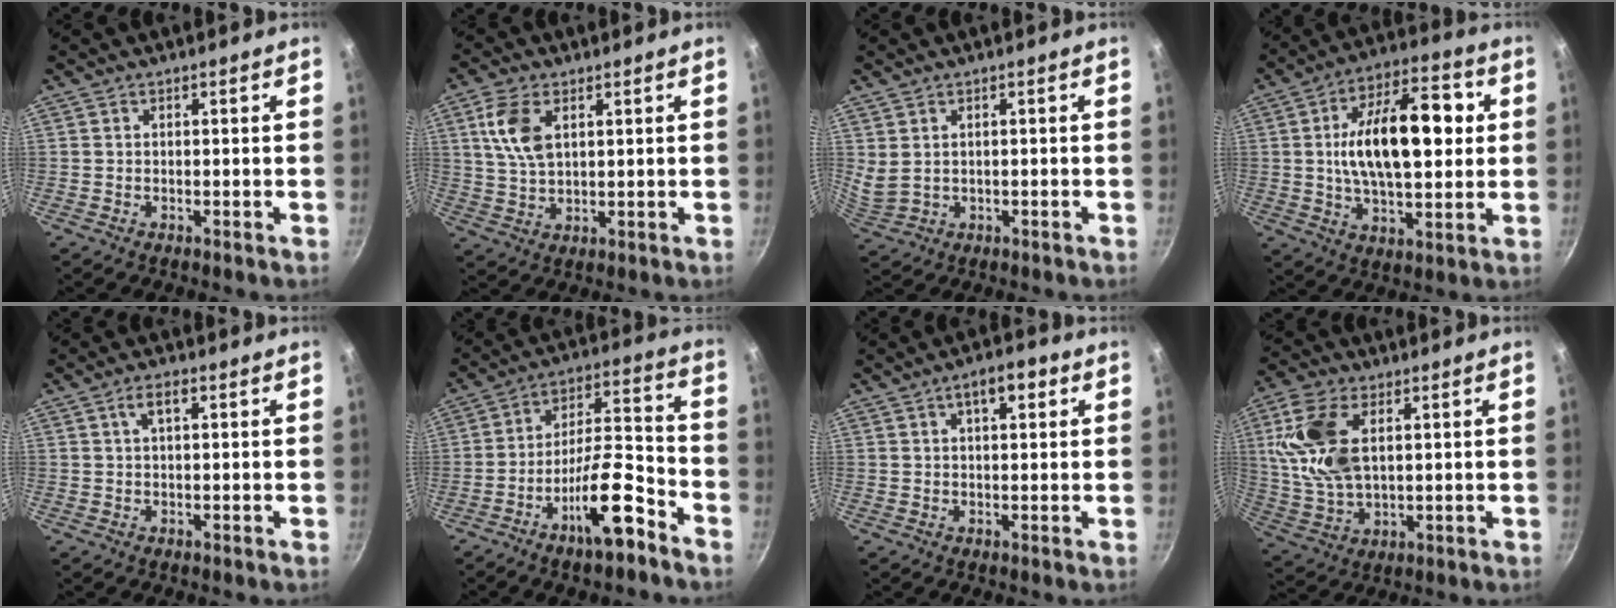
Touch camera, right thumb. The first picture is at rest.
{"total": 8.3, "force": [2.9, 4.5, 6.3], "torque": [-0.123, -0.008, 0.059]}
{"total": 3.1, "force": [0.4, 2.0, 2.3], "torque": [-0.049, -0.004, 0.025]}
{"total": 20.1, "force": [2.5, 10.2, 17.1], "torque": [-0.254, 0.012, 0.033]}
{"total": 3.0, "force": [1.1, 1.2, 2.5], "torque": [-0.046, 0.007, 0.020]}
{"total": 14.1, "force": [-8.0, 4.1, 10.9], "torque": [-0.164, 0.062, -0.130]}
{"total": 5.5, "force": [2.2, 2.5, 4.4], "torque": [-0.050, 0.009, 0.029]}
{"total": 14.1, "force": [3.6, 8.0, 11.0], "torque": [-0.212, -0.006, 0.075]}